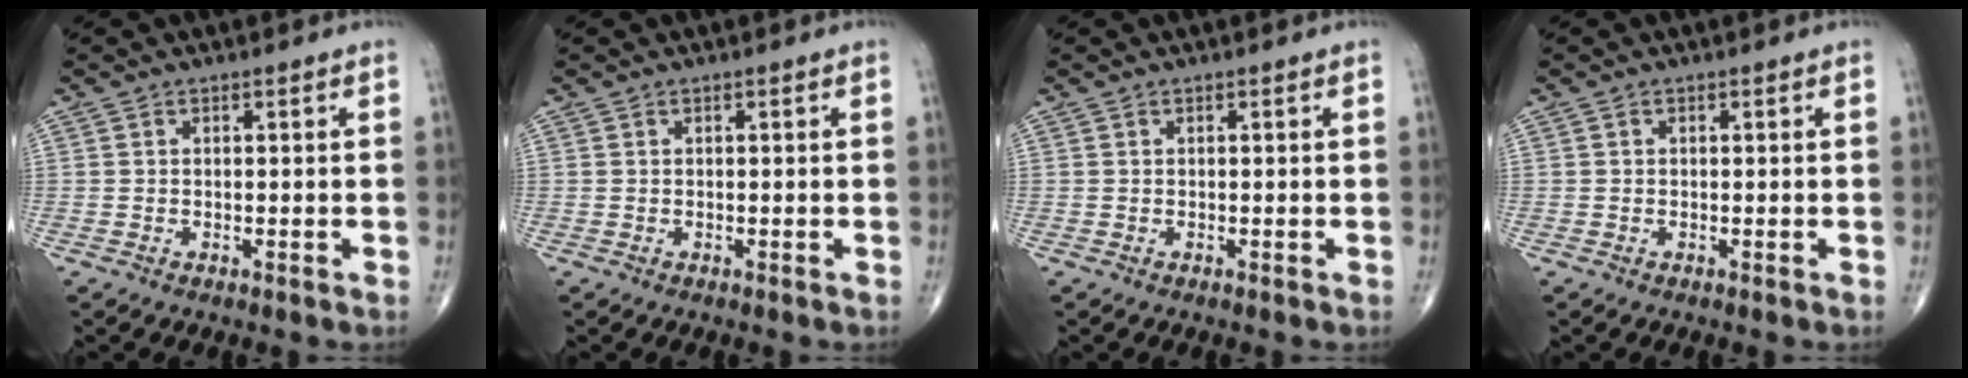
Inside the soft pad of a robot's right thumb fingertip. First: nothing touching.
{"total": 0.0}
{"total": 0.0}
{"total": 0.0}